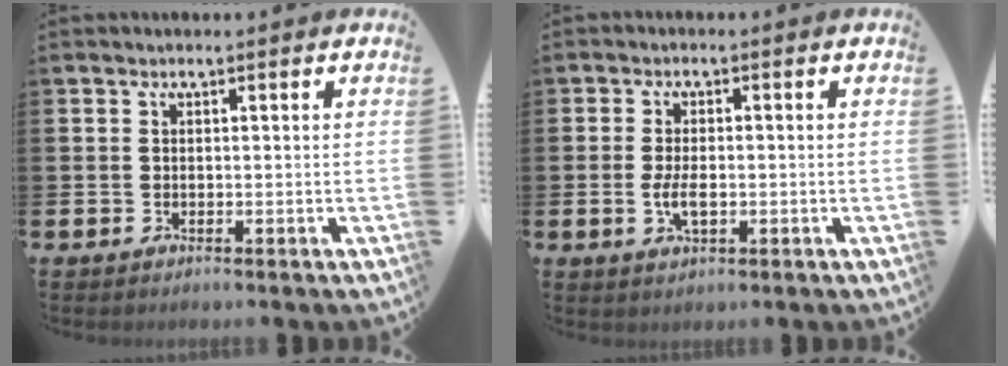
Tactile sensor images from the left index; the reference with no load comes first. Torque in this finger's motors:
{"motor_torque": [0.33, 0.24, 0.12, 0.09]}